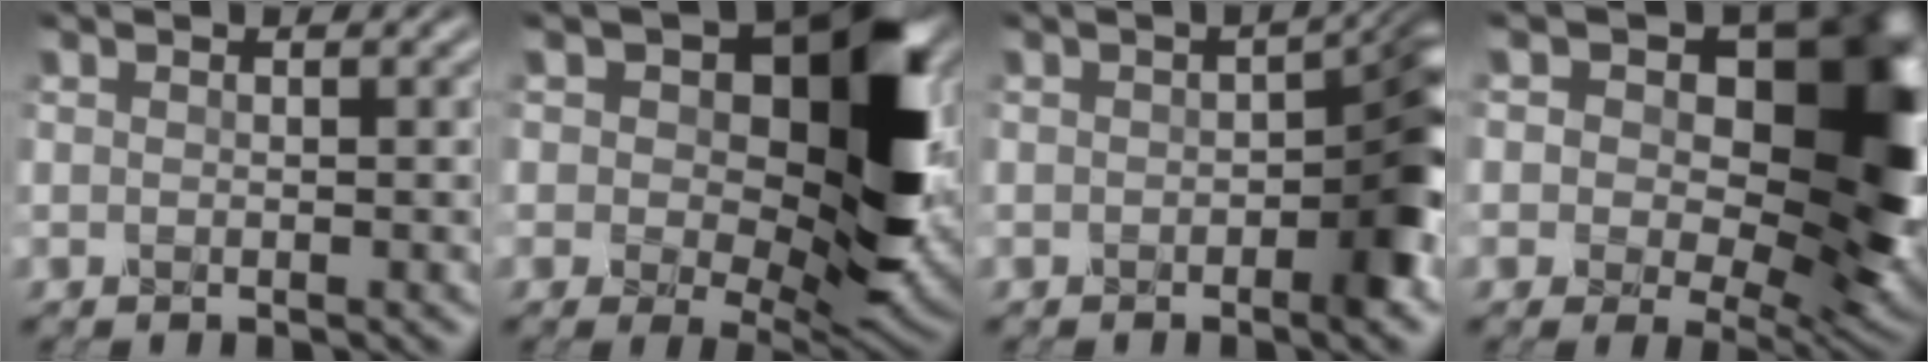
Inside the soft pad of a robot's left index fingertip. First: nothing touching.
{"total": 12.7, "force": [3.1, 7.1, 10.1], "torque": [-0.135, -0.009, 0.051]}
{"total": 5.6, "force": [-1.2, 2.6, 4.8], "torque": [-0.038, 0.011, -0.021]}
{"total": 15.6, "force": [3.7, 9.4, 11.9], "torque": [-0.136, 0.001, 0.057]}